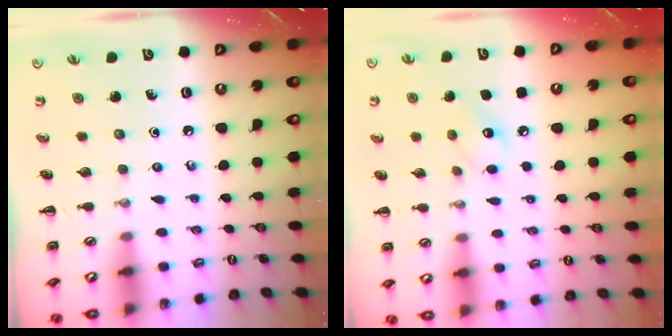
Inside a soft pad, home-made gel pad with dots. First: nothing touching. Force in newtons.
{"total": 8.1, "press": 8.0, "slide": 1.5}